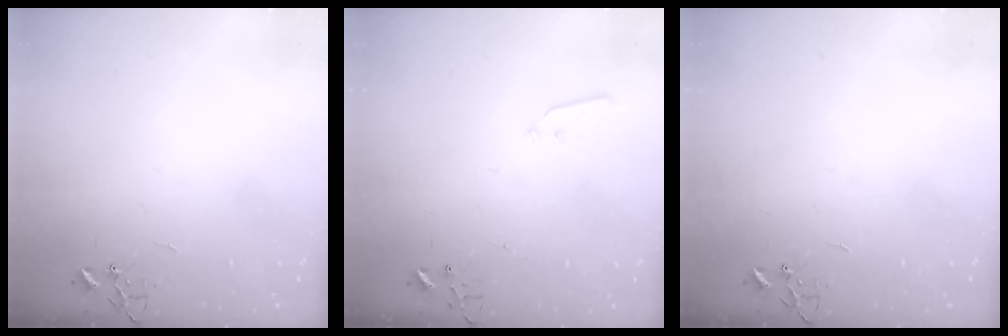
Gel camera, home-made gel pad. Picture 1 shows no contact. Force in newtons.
{"total": 2.9, "press": 2.8, "slide": 0.8}
{"total": 0.0}